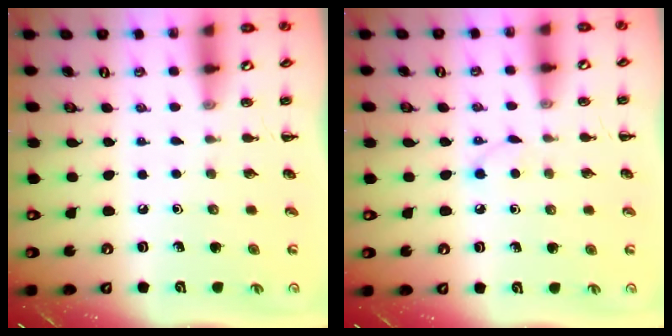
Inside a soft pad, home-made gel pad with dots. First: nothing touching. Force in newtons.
{"total": 2.7, "press": 2.5, "slide": 0.9}